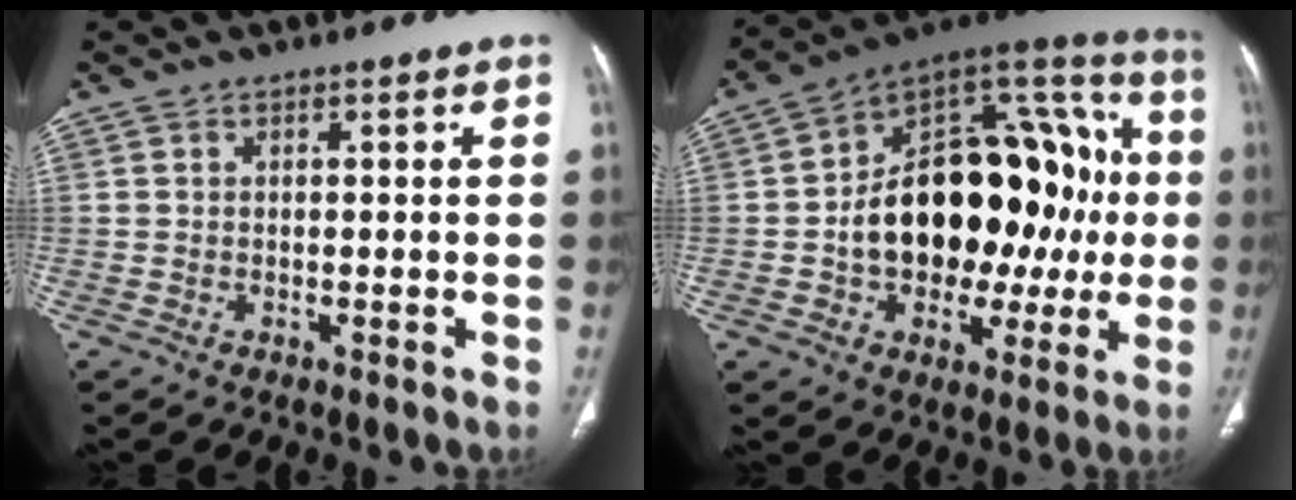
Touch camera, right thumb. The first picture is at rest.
{"total": 29.5, "force": [-0.5, 18.0, 23.3], "torque": [-0.316, 0.050, 0.000]}